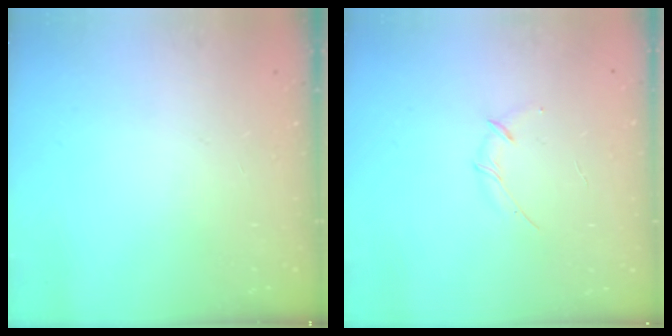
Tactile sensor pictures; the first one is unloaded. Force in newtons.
{"total": 3.0, "press": 2.9, "slide": 0.8}